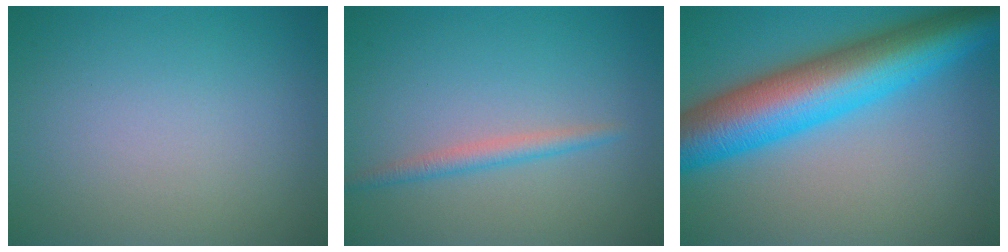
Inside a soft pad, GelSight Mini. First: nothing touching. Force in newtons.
{"total": 1.8, "press": 1.7, "slide": 0.1}
{"total": 11.7, "press": 11.7, "slide": 0.2}